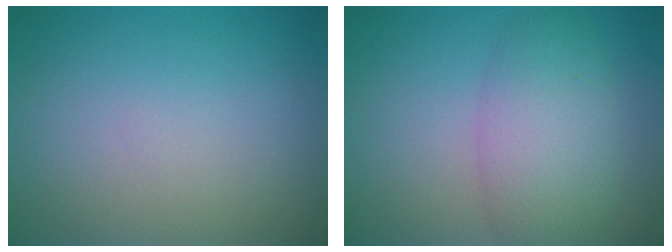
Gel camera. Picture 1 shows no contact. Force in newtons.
{"total": 5.2, "press": 5.2, "slide": 0.1}